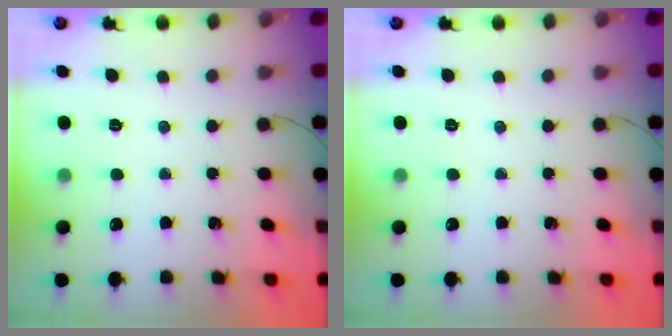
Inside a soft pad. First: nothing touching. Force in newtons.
{"total": 0.0}